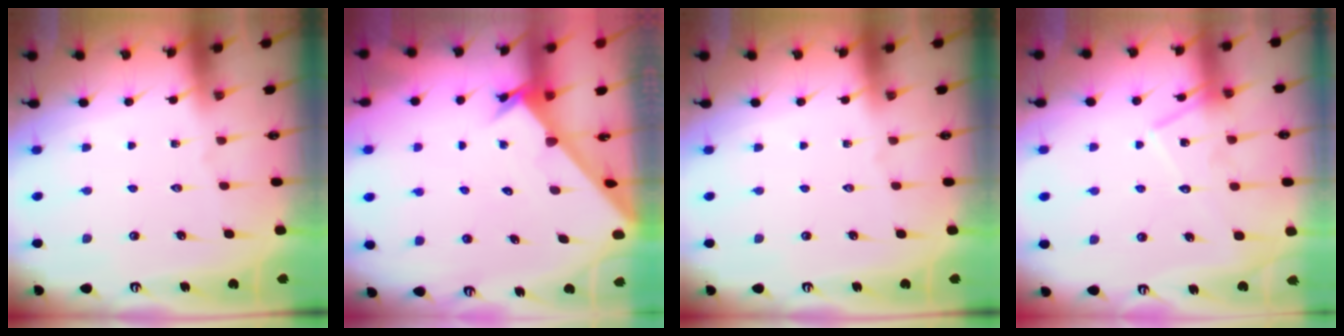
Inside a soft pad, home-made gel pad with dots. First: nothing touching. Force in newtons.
{"total": 2.4, "press": 2.4, "slide": 0.2}
{"total": 0.0}
{"total": 14.0, "press": 14.0, "slide": 1.0}